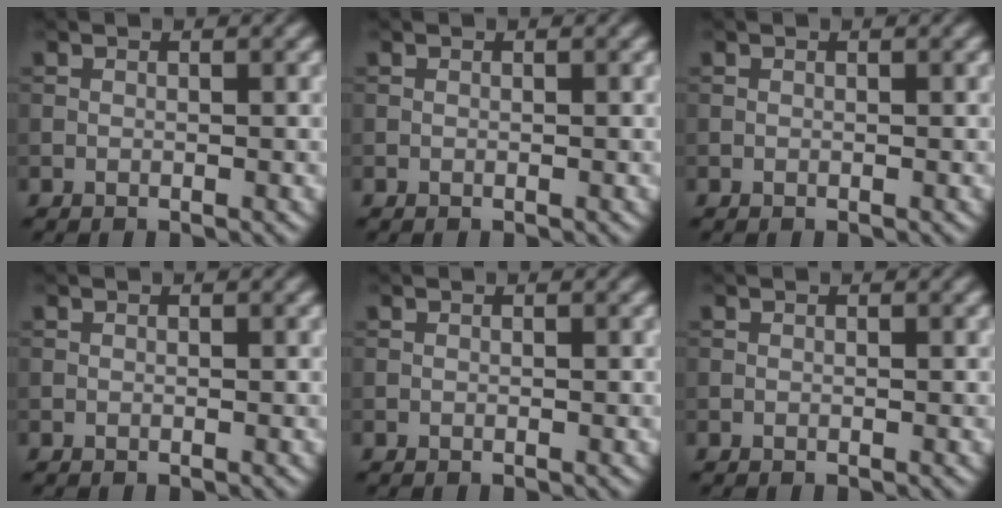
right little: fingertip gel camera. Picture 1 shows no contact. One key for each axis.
{"total": 0.0}
{"total": 0.0}
{"total": 0.0}
{"total": 0.0}
{"total": 0.0}